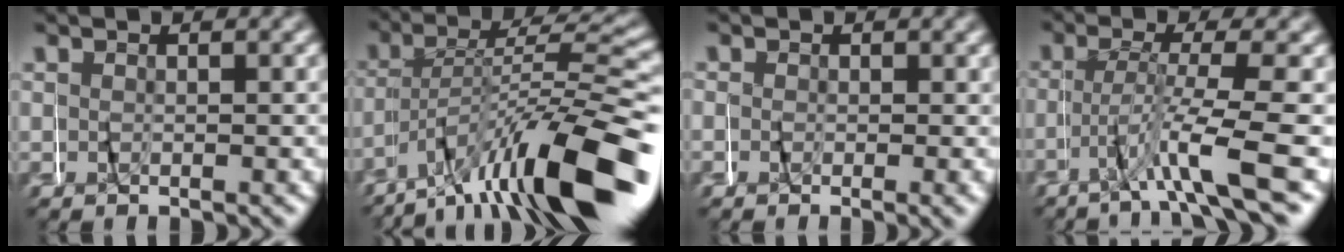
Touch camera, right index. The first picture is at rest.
{"total": 10.9, "force": [-6.8, 2.8, 8.1], "torque": [-0.127, -0.002, -0.102]}
{"total": 0.7, "force": [0.1, 0.6, 0.2], "torque": [0.001, -0.004, 0.000]}
{"total": 4.4, "force": [-2.6, -0.5, 3.6], "torque": [-0.073, 0.003, -0.046]}